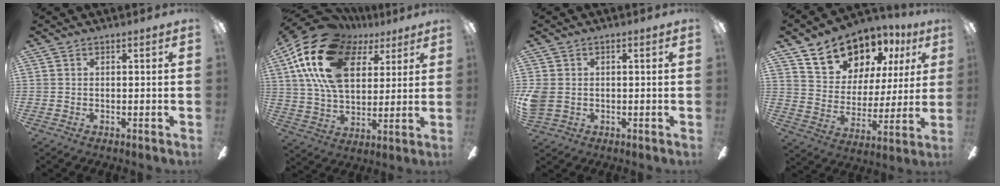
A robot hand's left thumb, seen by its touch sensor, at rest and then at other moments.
{"total": 24.7, "force": [10.9, 15.1, 16.2], "torque": [-0.330, -0.031, 0.189]}
{"total": 4.7, "force": [-0.2, 3.8, 2.7], "torque": [-0.068, 0.004, -0.005]}
{"total": 15.9, "force": [12.2, 9.0, 4.6], "torque": [-0.094, -0.084, 0.228]}